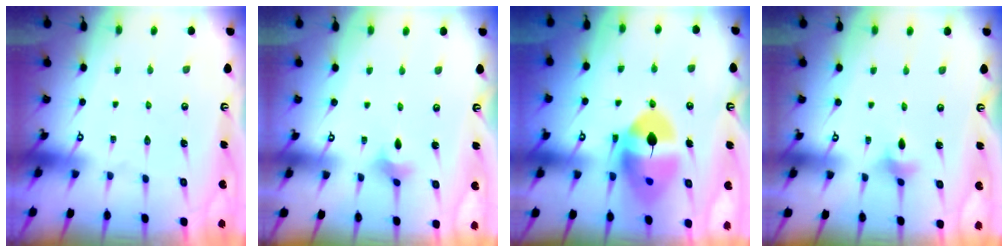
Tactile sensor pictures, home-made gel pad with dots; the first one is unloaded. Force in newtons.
{"total": 2.4, "press": 2.3, "slide": 0.5}
{"total": 14.4, "press": 14.3, "slide": 2.2}
{"total": 3.3, "press": 3.2, "slide": 0.6}